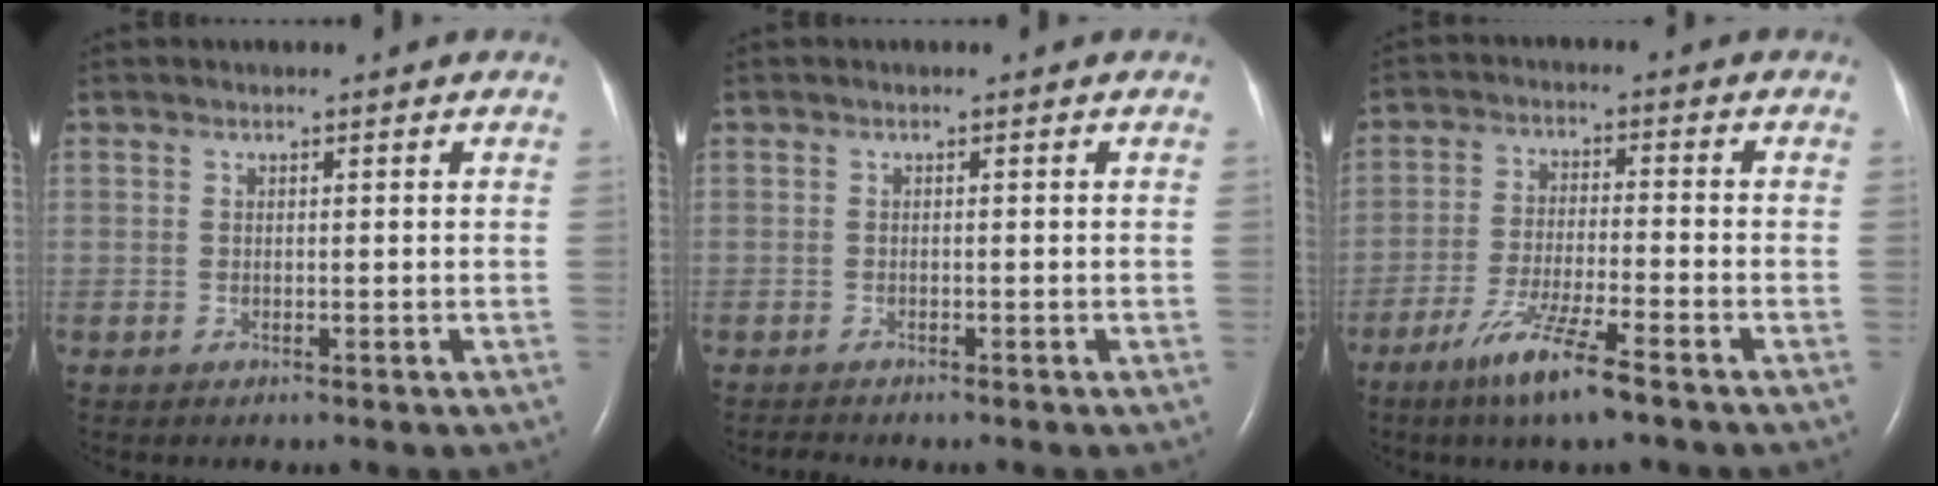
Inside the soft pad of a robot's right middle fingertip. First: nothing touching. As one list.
[{"total": 0.8, "force": [-0.8, 0.0, -0.1], "torque": [-0.006, -0.006, -0.013]}, {"total": 8.6, "force": [-5.7, 0.1, 6.5], "torque": [-0.132, -0.021, -0.105]}]